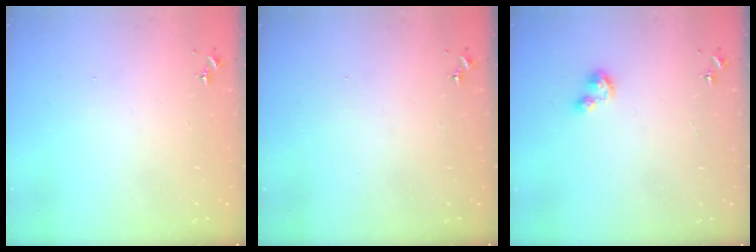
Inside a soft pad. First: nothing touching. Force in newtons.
{"total": 0.0}
{"total": 3.3, "press": 3.2, "slide": 0.4}